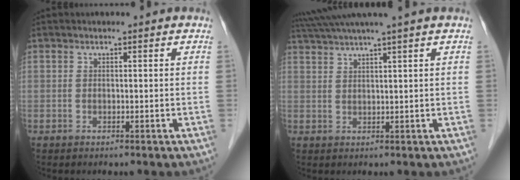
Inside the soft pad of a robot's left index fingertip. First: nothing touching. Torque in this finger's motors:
{"motor_torque": [0.22, -0.36, 0.80, 0.21]}